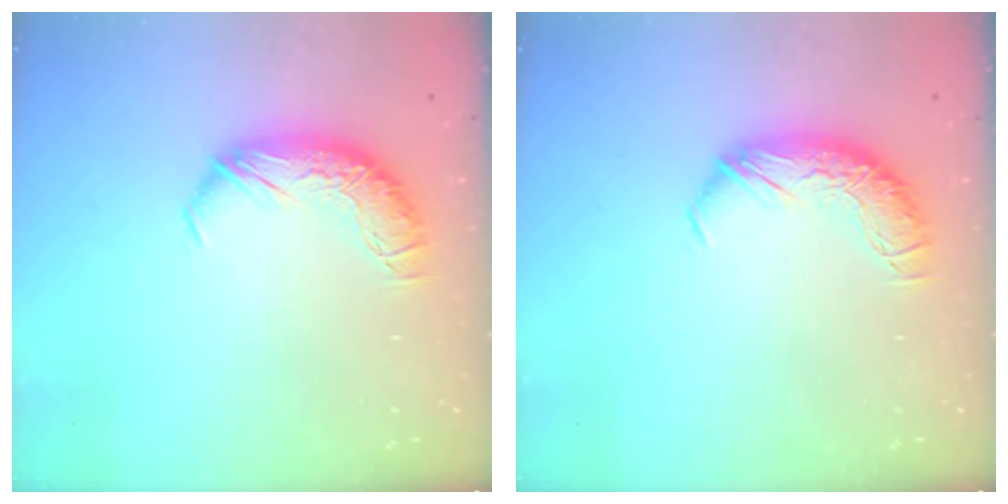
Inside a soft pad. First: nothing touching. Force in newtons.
{"total": 0.0}